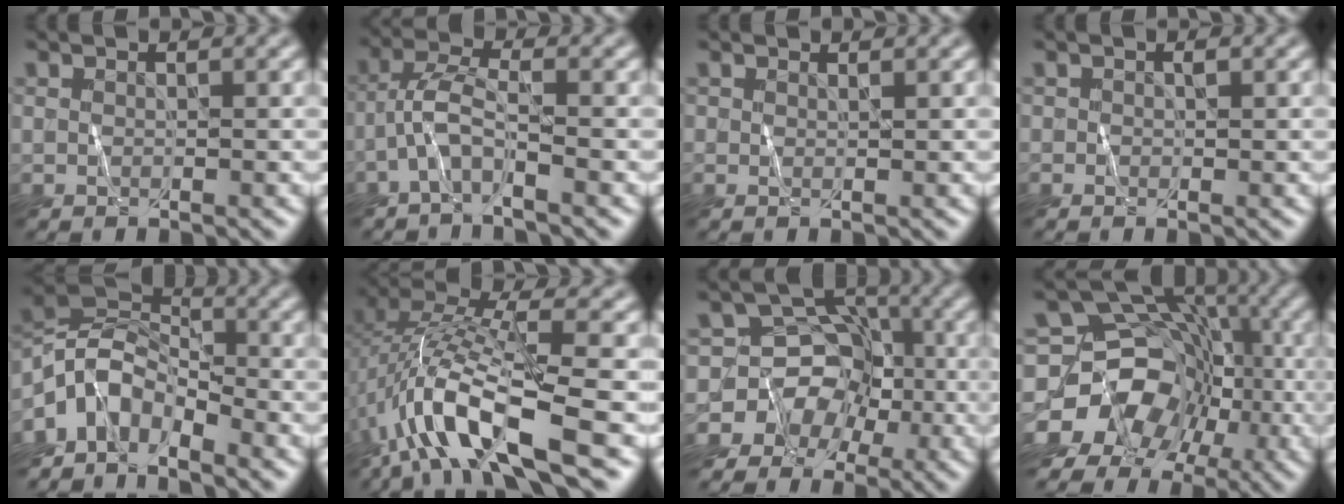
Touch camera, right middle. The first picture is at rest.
{"total": 3.0, "force": [-1.9, 0.2, 2.2], "torque": [-0.053, 0.012, -0.046]}
{"total": 0.8, "force": [0.1, -0.5, -0.6], "torque": [0.006, -0.003, 0.004]}
{"total": 0.0}
{"total": 5.2, "force": [-3.9, 2.6, 2.3], "torque": [-0.039, 0.007, -0.086]}
{"total": 10.2, "force": [-4.4, 2.9, 8.8], "torque": [-0.179, 0.017, -0.085]}
{"total": 7.1, "force": [-3.4, 6.3, 0.2], "torque": [0.016, 0.018, -0.070]}
{"total": 13.7, "force": [-6.6, 11.1, 4.7], "torque": [-0.070, -0.013, -0.125]}